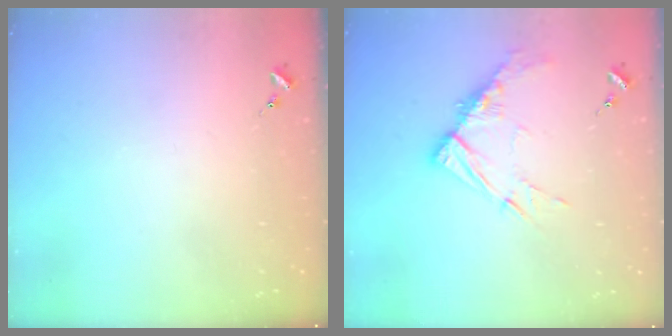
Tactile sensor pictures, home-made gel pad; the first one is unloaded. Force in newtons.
{"total": 11.3, "press": 11.2, "slide": 1.1}